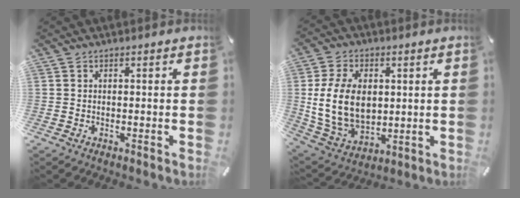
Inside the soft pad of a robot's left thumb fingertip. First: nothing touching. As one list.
[{"total": 15.3, "force": [1.6, 11.2, 10.4], "torque": [-0.231, 0.005, 0.030]}]